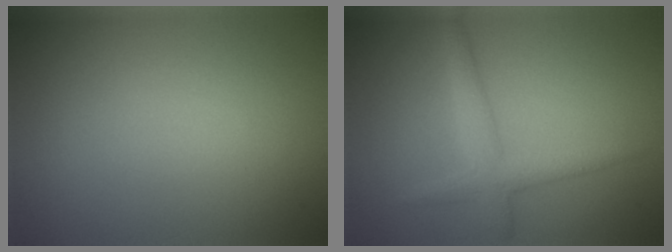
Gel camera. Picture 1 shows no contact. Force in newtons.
{"total": 2.7, "press": 2.7, "slide": 0.2}